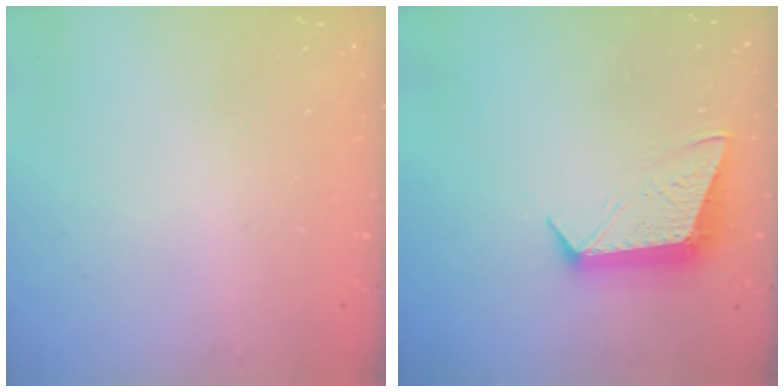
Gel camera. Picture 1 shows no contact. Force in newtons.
{"total": 10.4, "press": 10.4, "slide": 0.6}